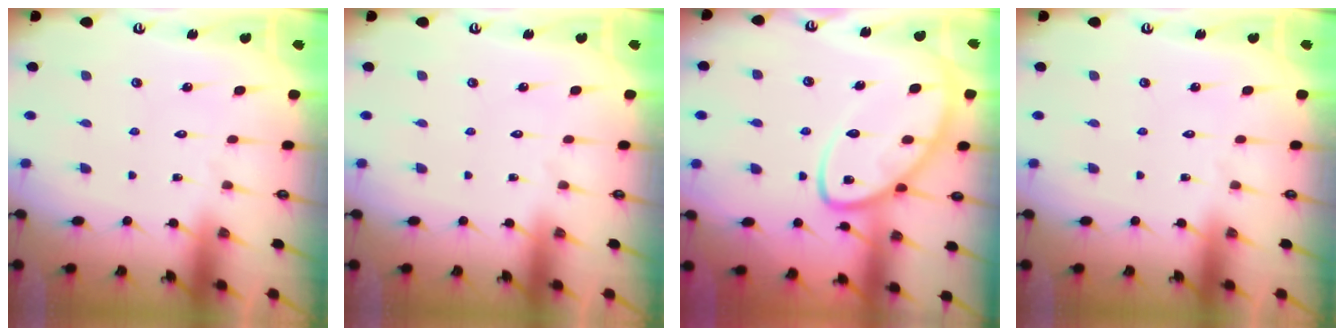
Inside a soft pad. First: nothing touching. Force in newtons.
{"total": 0.0}
{"total": 12.6, "press": 12.5, "slide": 1.1}
{"total": 0.0}